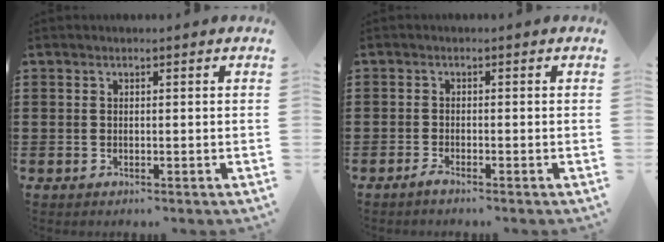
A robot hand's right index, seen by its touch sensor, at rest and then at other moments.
{"total": 1.3, "force": [-1.1, -0.1, 0.6], "torque": [-0.019, -0.010, -0.021]}